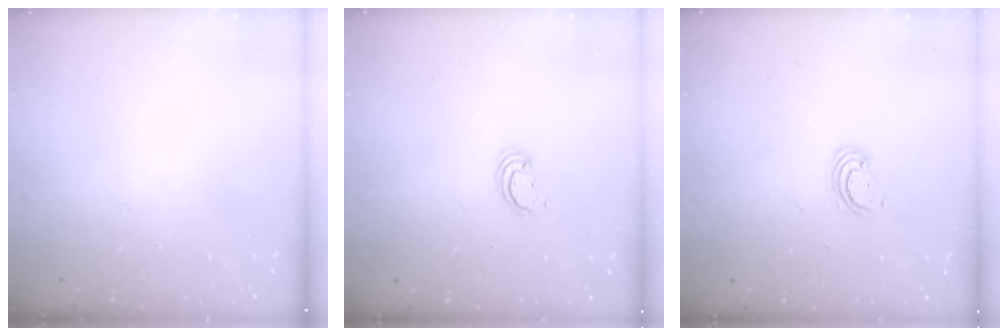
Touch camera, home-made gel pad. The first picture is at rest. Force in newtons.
{"total": 2.6, "press": 2.6, "slide": 0.2}
{"total": 3.3, "press": 3.3, "slide": 0.2}